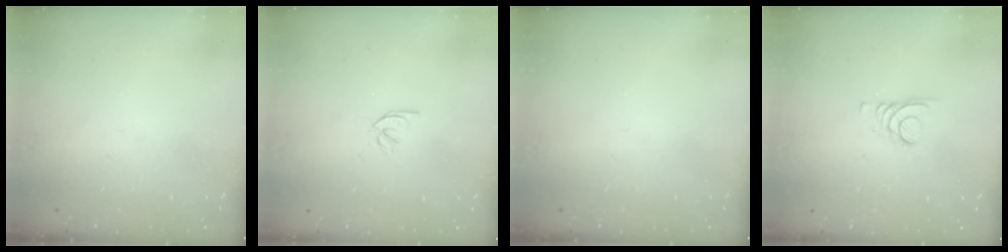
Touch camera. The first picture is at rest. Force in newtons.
{"total": 1.9, "press": 1.9, "slide": 0.3}
{"total": 0.0}
{"total": 1.6, "press": 1.6, "slide": 0.2}